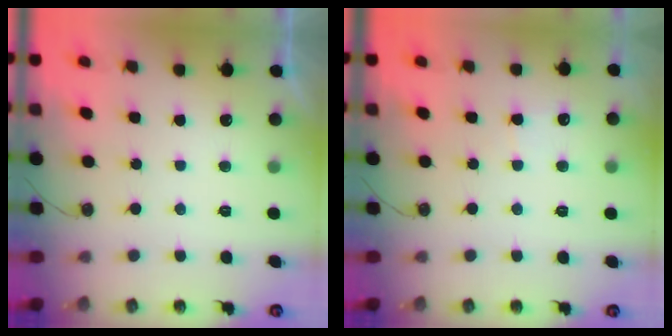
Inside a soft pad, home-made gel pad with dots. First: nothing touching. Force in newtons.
{"total": 4.3, "press": 4.2, "slide": 0.7}